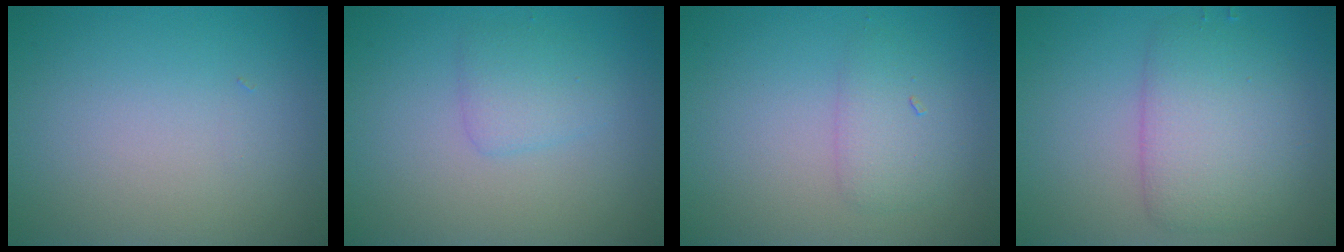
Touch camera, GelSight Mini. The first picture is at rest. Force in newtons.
{"total": 1.9, "press": 1.9, "slide": 0.1}
{"total": 2.1, "press": 2.1, "slide": 0.1}
{"total": 4.7, "press": 4.7, "slide": 0.2}